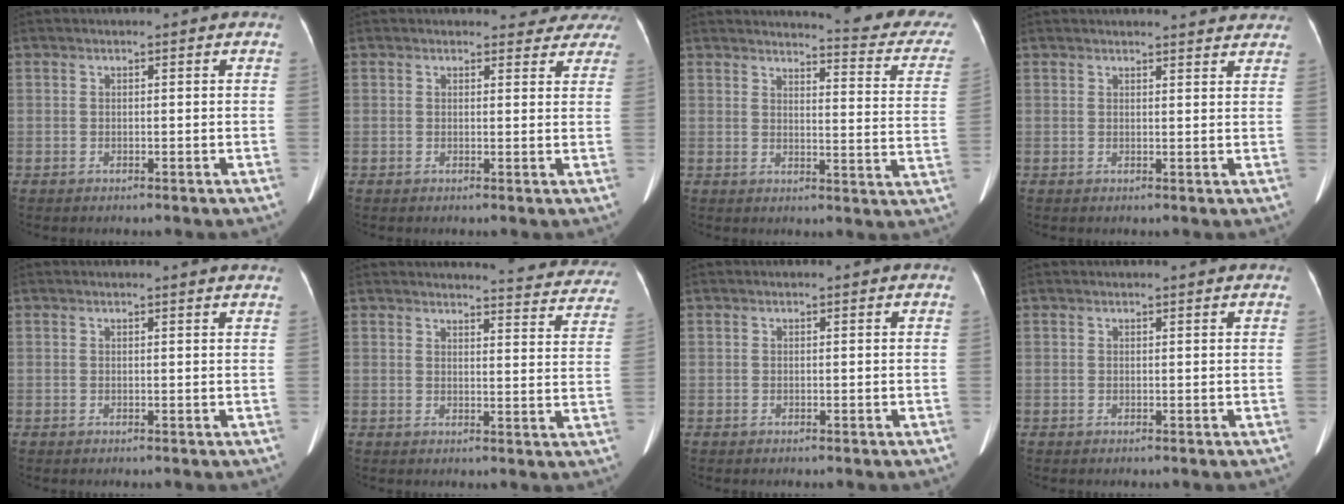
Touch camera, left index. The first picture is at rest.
{"total": 6.4, "force": [5.9, 2.5, 0.3], "torque": [0.027, -0.004, 0.038]}
{"total": 15.6, "force": [14.9, 1.4, 4.4], "torque": [-0.038, -0.089, 0.142]}
{"total": 8.2, "force": [7.8, 1.4, 2.2], "torque": [-0.015, 0.005, 0.072]}
{"total": 2.5, "force": [2.4, -0.3, 0.7], "torque": [-0.015, 0.000, 0.020]}
{"total": 14.4, "force": [14.0, 2.0, 2.9], "torque": [-0.005, -0.064, 0.129]}
{"total": 0.0}
{"total": 2.1, "force": [1.9, 0.0, 0.8], "torque": [-0.010, 0.017, 0.022]}